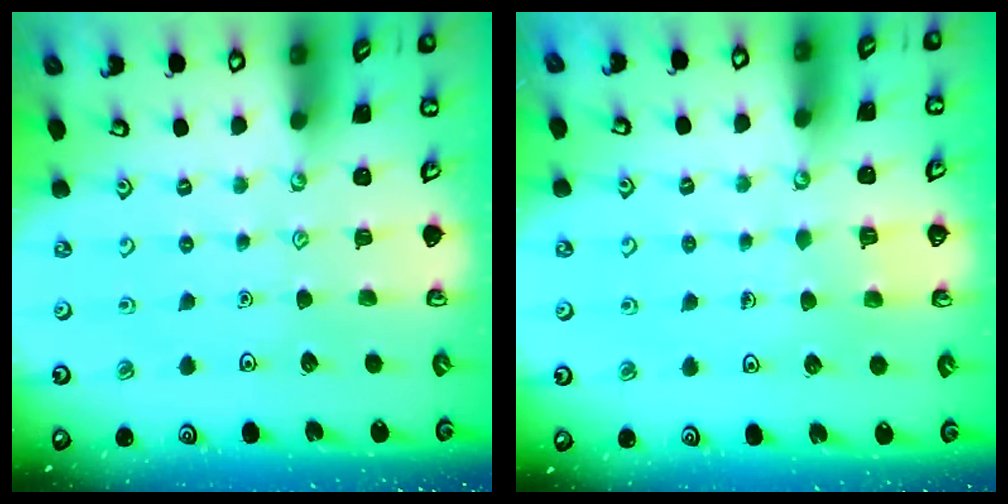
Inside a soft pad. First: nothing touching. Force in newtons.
{"total": 2.2, "press": 2.2, "slide": 0.0}